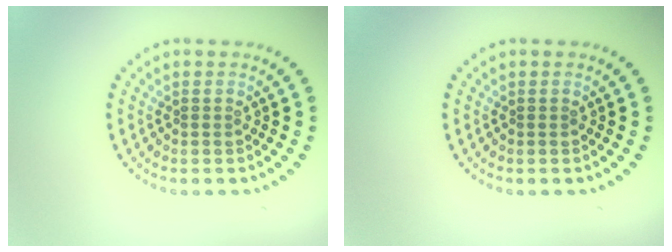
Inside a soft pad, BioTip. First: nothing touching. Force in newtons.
{"total": 0.0}